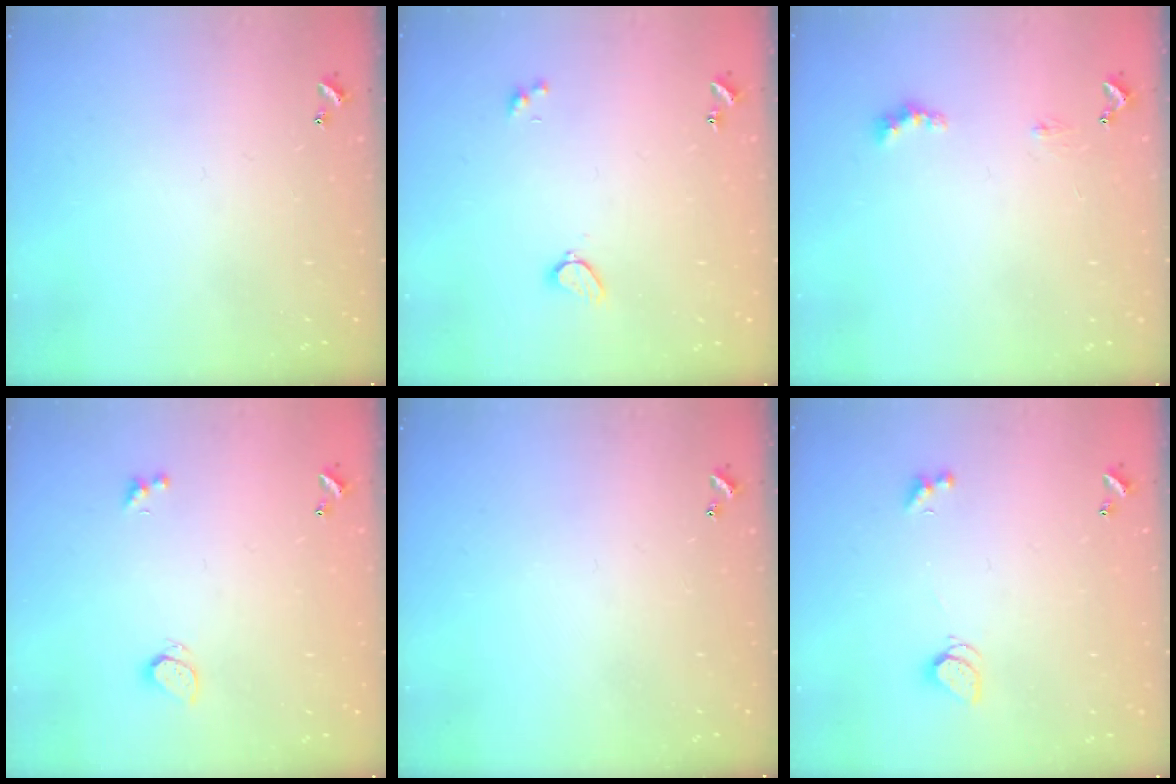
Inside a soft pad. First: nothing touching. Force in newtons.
{"total": 1.9, "press": 1.9, "slide": 0.3}
{"total": 2.0, "press": 1.9, "slide": 0.4}
{"total": 0.8, "press": 0.7, "slide": 0.5}
{"total": 0.0}
{"total": 2.2, "press": 2.1, "slide": 0.5}